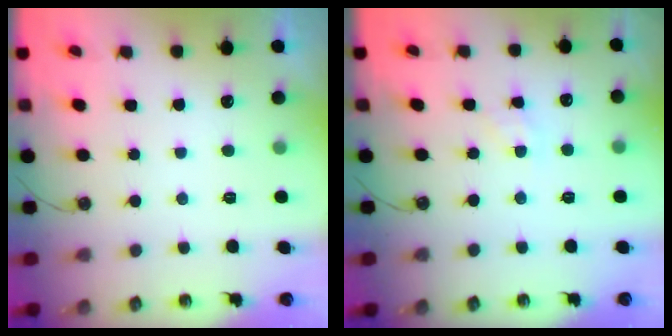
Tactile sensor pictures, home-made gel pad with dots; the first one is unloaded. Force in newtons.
{"total": 2.6, "press": 2.6, "slide": 0.4}